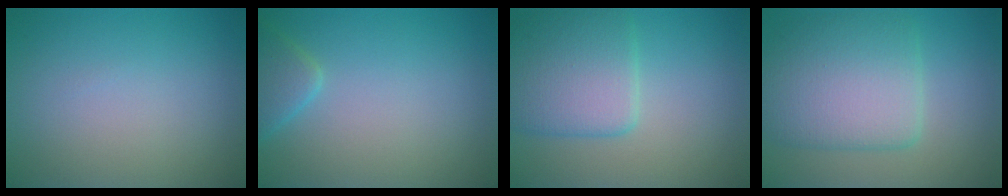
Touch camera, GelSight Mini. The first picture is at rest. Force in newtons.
{"total": 2.3, "press": 2.2, "slide": 0.2}
{"total": 5.3, "press": 5.3, "slide": 0.3}
{"total": 6.6, "press": 6.6, "slide": 0.3}